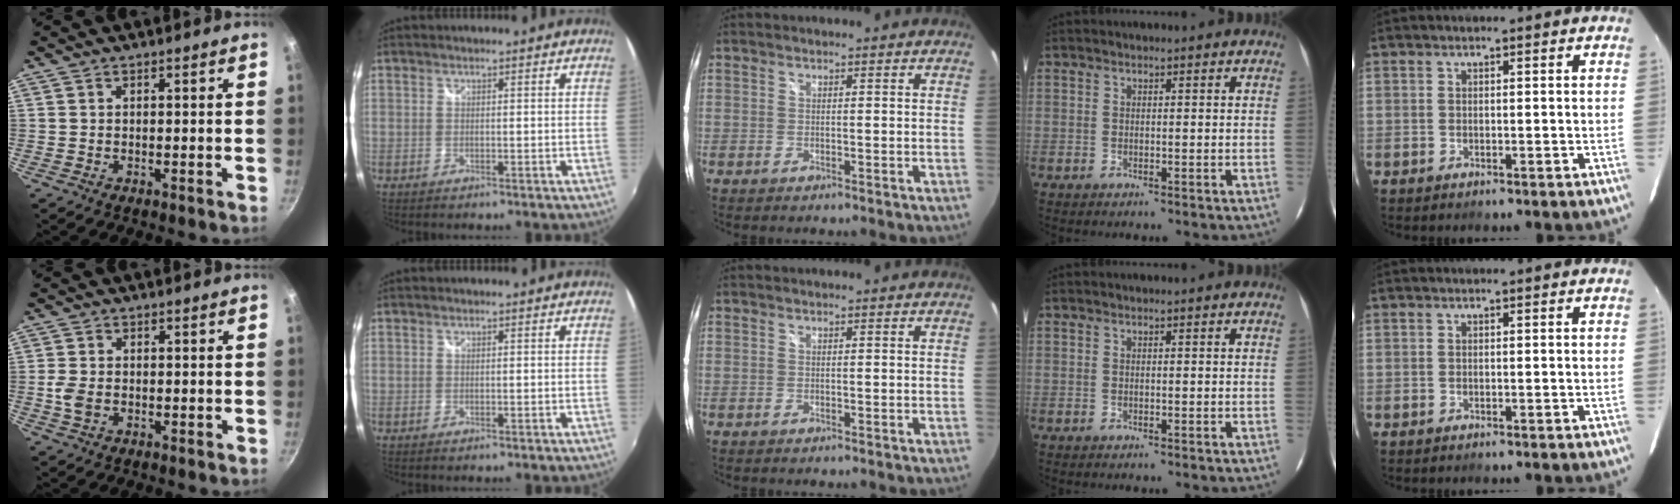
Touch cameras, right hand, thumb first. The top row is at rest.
{"thumb": {"total": 3.8, "force": [-0.5, 2.7, 2.6], "torque": [-0.054, 0.003, -0.010]}}